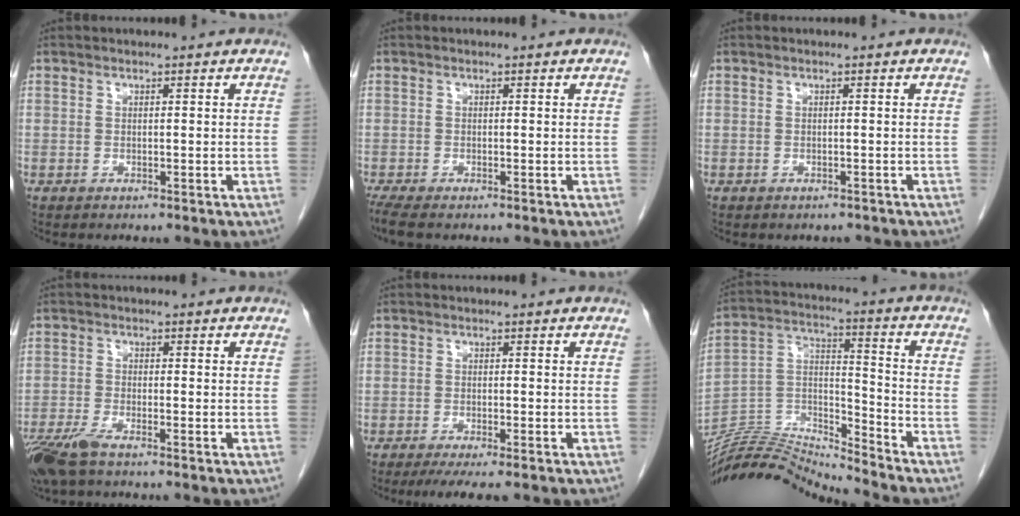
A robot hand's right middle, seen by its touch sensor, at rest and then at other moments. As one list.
[{"total": 2.6, "force": [-2.2, 0.3, 1.5], "torque": [-0.031, -0.009, -0.039]}, {"total": 1.0, "force": [-0.8, 0.6, 0.0], "torque": [-0.004, 0.001, -0.012]}, {"total": 6.0, "force": [-4.3, 1.1, 4.0], "torque": [-0.083, -0.016, -0.082]}, {"total": 5.1, "force": [-3.8, 0.6, 3.3], "torque": [-0.041, -0.011, -0.057]}, {"total": 14.4, "force": [-14.3, -1.4, 1.6], "torque": [-0.028, 0.039, -0.268]}]